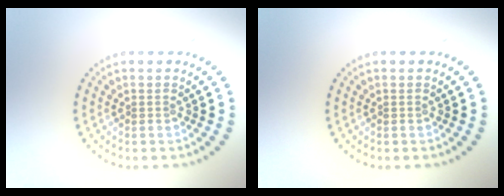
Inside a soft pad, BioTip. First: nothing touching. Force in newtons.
{"total": 0.0}